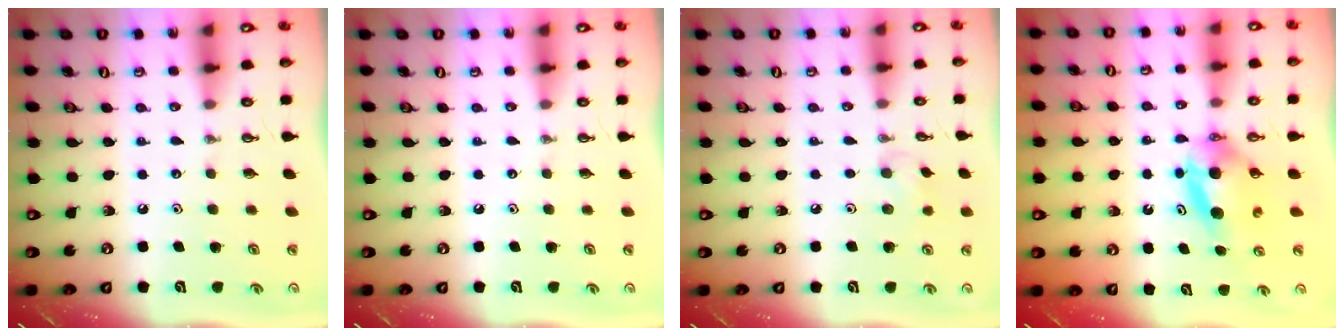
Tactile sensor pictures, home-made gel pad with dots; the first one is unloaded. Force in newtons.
{"total": 0.0}
{"total": 5.5, "press": 5.4, "slide": 1.1}
{"total": 6.9, "press": 6.2, "slide": 3.1}